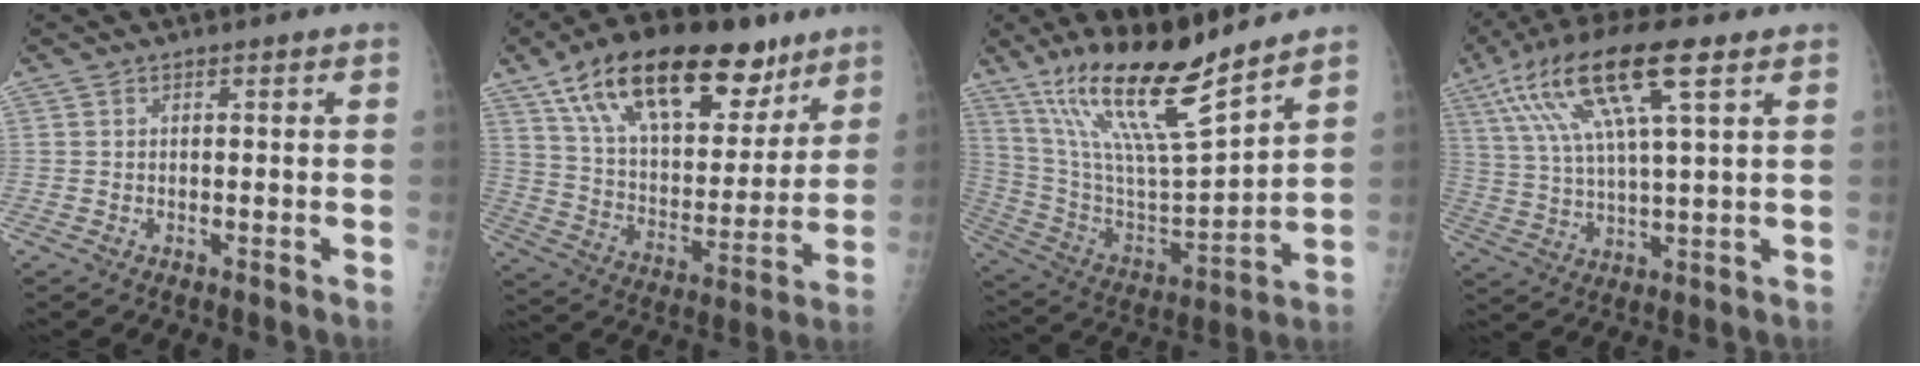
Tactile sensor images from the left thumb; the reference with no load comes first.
{"total": 27.0, "force": [16.2, 13.0, 17.3], "torque": [-0.245, -0.029, 0.270]}
{"total": 20.3, "force": [14.8, 3.1, 13.5], "torque": [-0.223, -0.077, 0.281]}
{"total": 17.2, "force": [7.9, 4.1, 14.7], "torque": [-0.293, -0.001, 0.144]}